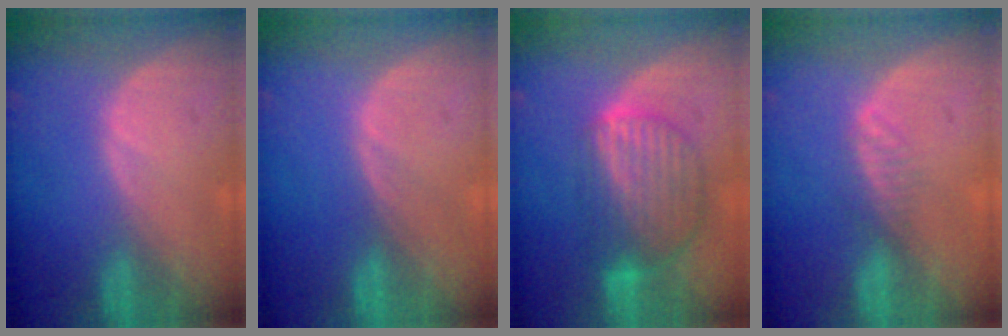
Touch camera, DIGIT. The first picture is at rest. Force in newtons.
{"total": 0.0}
{"total": 8.7, "press": 7.7, "slide": 4.1}
{"total": 2.0, "press": 1.8, "slide": 0.8}